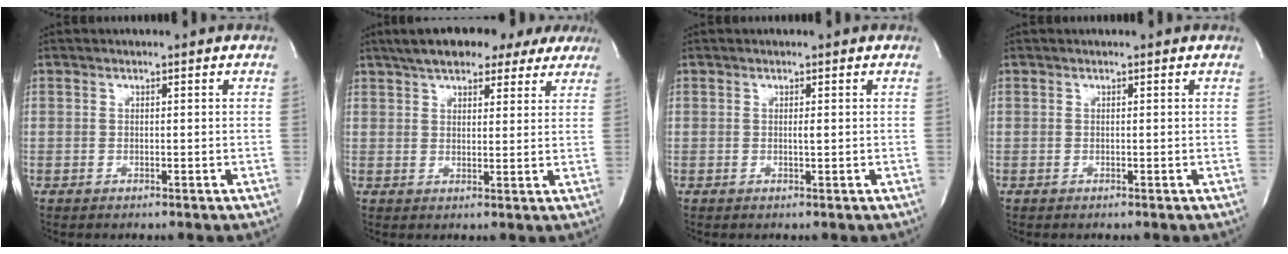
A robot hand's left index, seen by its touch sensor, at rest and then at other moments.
{"total": 15.6, "force": [12.1, 5.6, 8.1], "torque": [-0.125, 0.038, 0.160]}
{"total": 0.6, "force": [-0.1, -0.1, 0.5], "torque": [-0.015, -0.008, -0.001]}
{"total": 0.0}